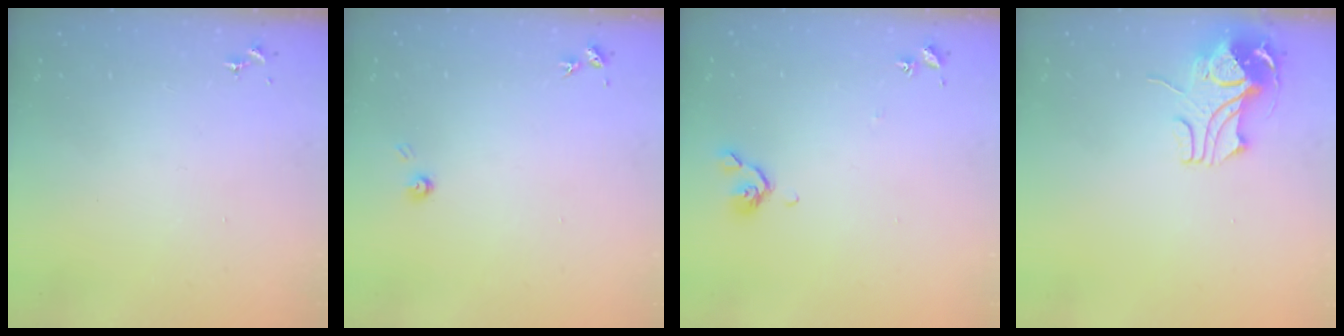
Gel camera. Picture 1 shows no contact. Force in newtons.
{"total": 3.3, "press": 3.3, "slide": 0.2}
{"total": 5.6, "press": 5.6, "slide": 0.9}
{"total": 10.3, "press": 10.2, "slide": 0.9}